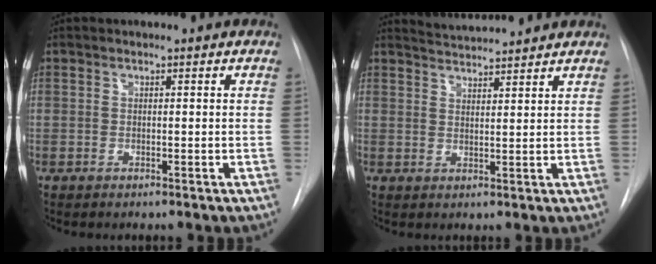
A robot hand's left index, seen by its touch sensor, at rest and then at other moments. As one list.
[{"total": 6.0, "force": [5.9, -0.1, 1.1], "torque": [-0.027, 0.021, 0.091]}]